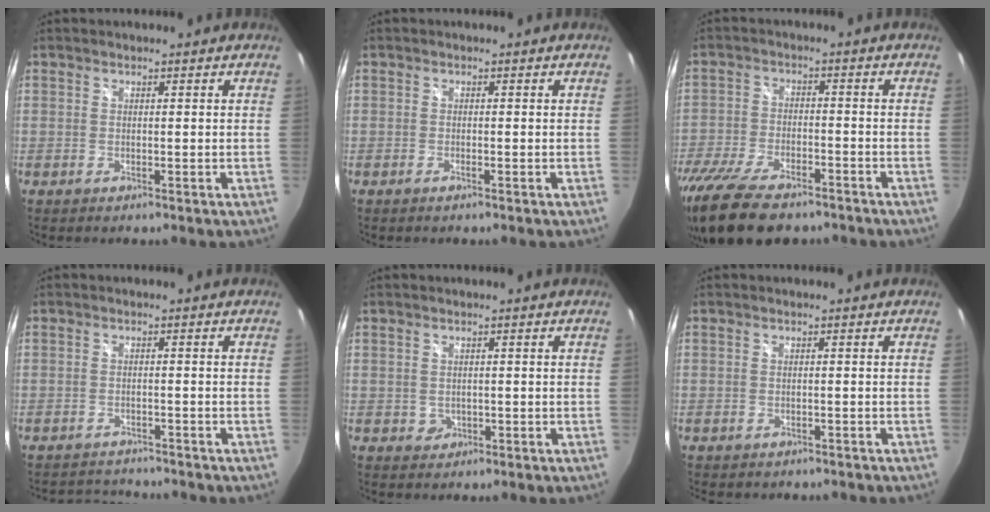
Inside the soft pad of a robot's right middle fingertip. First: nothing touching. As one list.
[{"total": 0.9, "force": [-0.6, 0.0, 0.6], "torque": [-0.010, -0.001, -0.013]}, {"total": 16.5, "force": [-12.5, 6.1, 8.9], "torque": [-0.199, -0.040, -0.214]}, {"total": 5.1, "force": [-4.9, 1.1, 0.4], "torque": [-0.021, 0.008, -0.075]}, {"total": 1.5, "force": [-0.2, 1.4, 0.3], "torque": [-0.002, -0.001, -0.001]}, {"total": 2.0, "force": [-1.7, 1.0, 0.5], "torque": [-0.013, -0.004, -0.020]}]